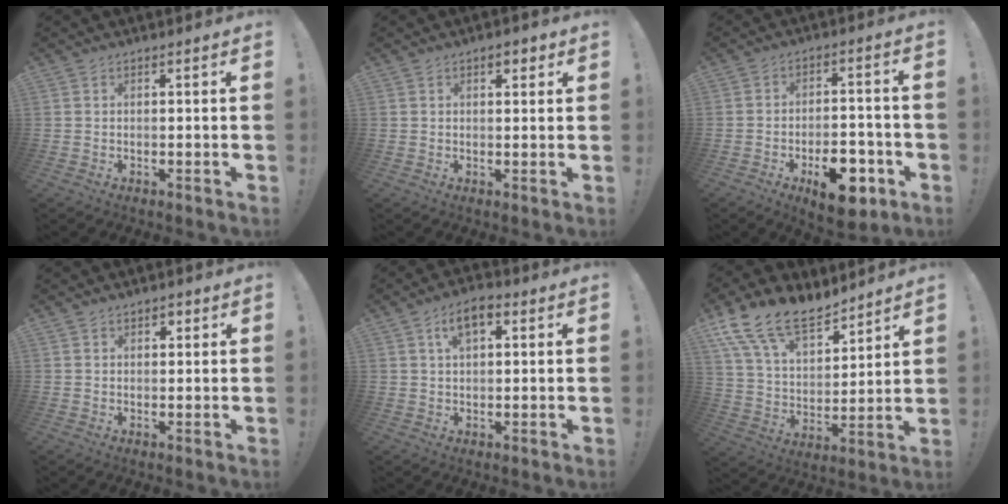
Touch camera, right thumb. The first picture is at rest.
{"total": 3.1, "force": [1.7, 1.7, 2.0], "torque": [-0.012, -0.005, 0.024]}
{"total": 12.9, "force": [-6.7, 6.7, 8.7], "torque": [-0.102, 0.048, -0.102]}
{"total": 1.8, "force": [0.8, 1.5, 0.6], "torque": [0.000, -0.002, 0.011]}
{"total": 6.9, "force": [2.7, 3.6, 5.2], "torque": [-0.080, 0.004, 0.047]}
{"total": 17.4, "force": [12.6, 8.2, 8.7], "torque": [-0.165, -0.080, 0.236]}